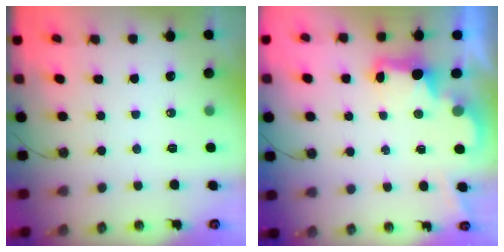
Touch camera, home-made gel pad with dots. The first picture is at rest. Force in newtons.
{"total": 2.7, "press": 2.6, "slide": 0.5}